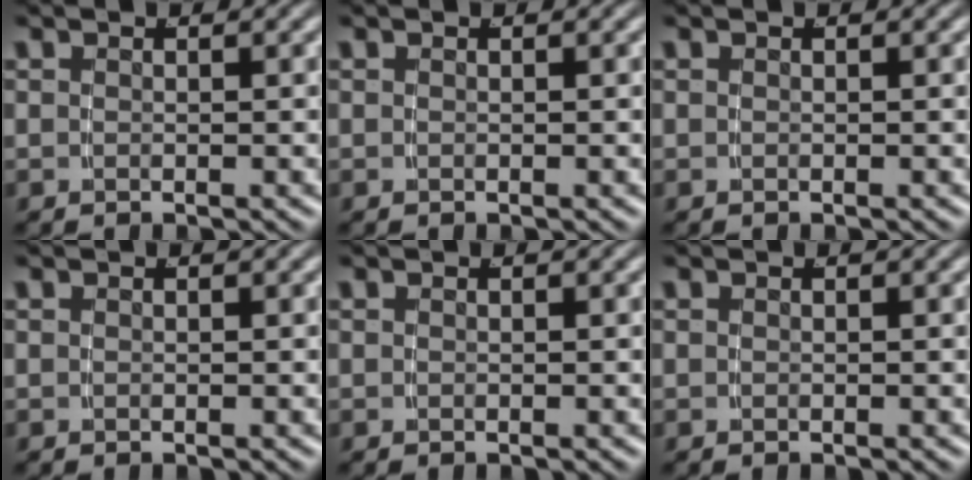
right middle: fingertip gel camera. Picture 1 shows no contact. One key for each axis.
{"total": 0.0}
{"total": 0.0}
{"total": 0.0}
{"total": 0.0}
{"total": 0.0}